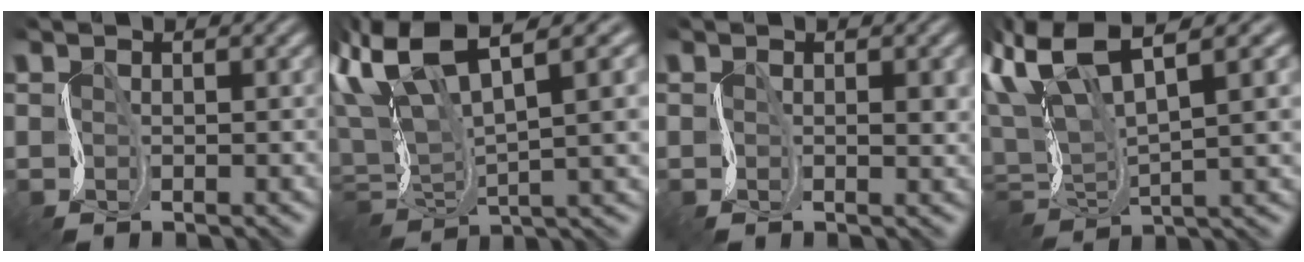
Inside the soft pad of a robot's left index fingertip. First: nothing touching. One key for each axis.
{"total": 10.9, "fx": 3.3, "fy": 4.0, "fz": 9.5, "tx": -0.199, "ty": 0.008, "tz": 0.057}
{"total": 1.3, "fx": 0.1, "fy": 0.6, "fz": 1.2, "tx": -0.025, "ty": -0.003, "tz": 0.001}
{"total": 9.2, "fx": 2.7, "fy": 3.1, "fz": 8.2, "tx": -0.172, "ty": 0.011, "tz": 0.045}